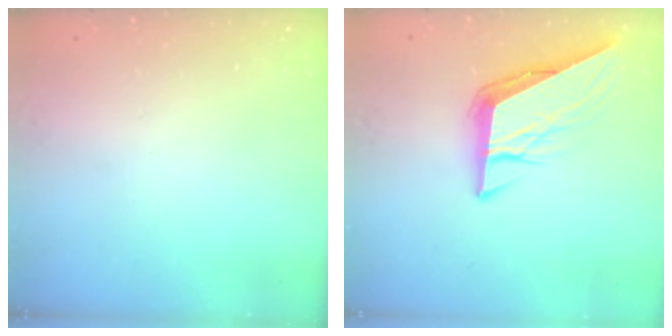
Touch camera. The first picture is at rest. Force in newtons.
{"total": 9.2, "press": 9.1, "slide": 0.8}